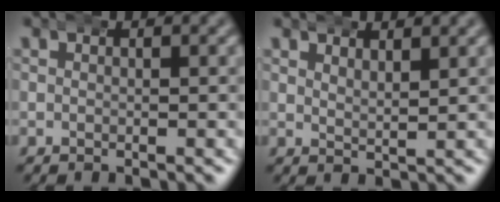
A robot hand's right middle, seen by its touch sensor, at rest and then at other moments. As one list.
[{"total": 1.9, "force": [1.9, -0.1, 0.4], "torque": [-0.010, -0.015, 0.041]}]